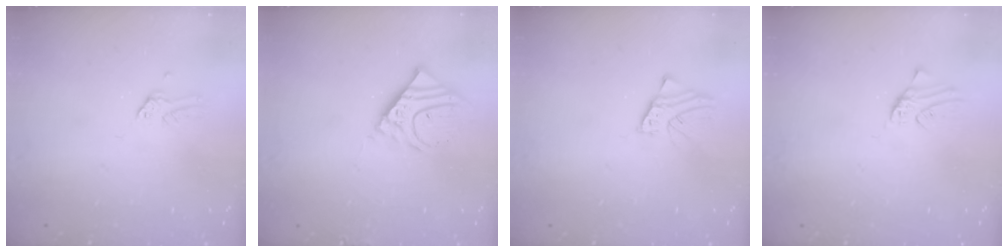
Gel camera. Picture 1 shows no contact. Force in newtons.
{"total": 10.4, "press": 10.1, "slide": 2.3}
{"total": 2.5, "press": 2.5, "slide": 0.2}
{"total": 0.5, "press": 0.5, "slide": 0.1}